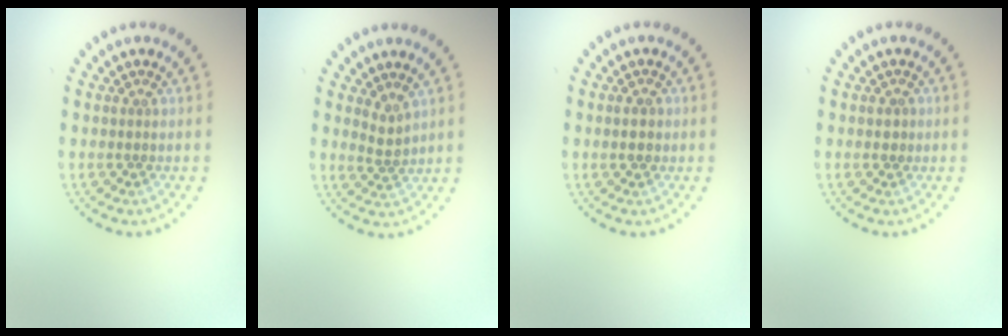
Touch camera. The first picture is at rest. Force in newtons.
{"total": 1.4, "press": 0.9, "slide": 1.0}
{"total": 2.0, "press": 2.0, "slide": 0.0}
{"total": 0.8, "press": 0.8, "slide": 0.1}